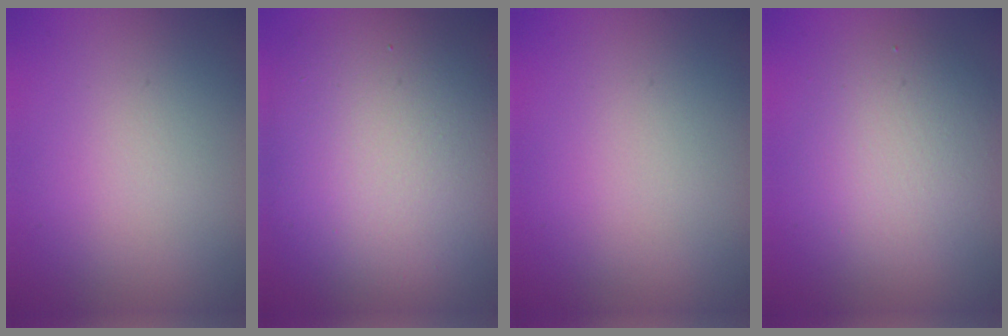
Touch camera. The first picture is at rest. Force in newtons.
{"total": 12.6, "press": 12.6, "slide": 0.6}
{"total": 0.0}
{"total": 2.5, "press": 2.5, "slide": 0.4}